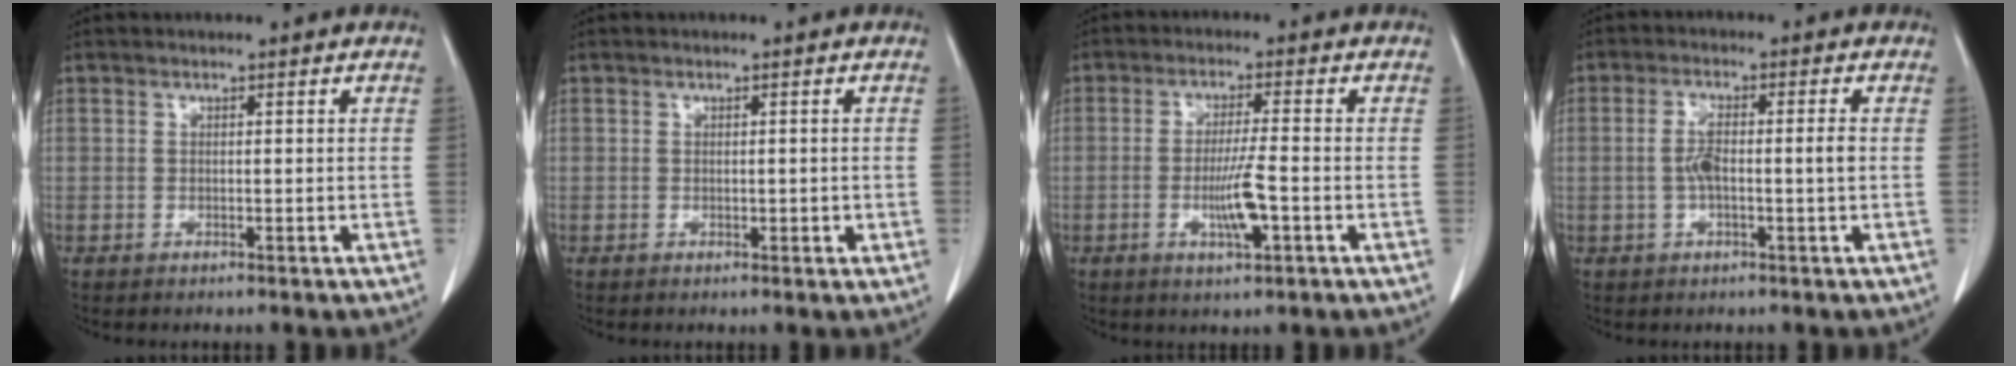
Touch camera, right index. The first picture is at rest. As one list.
[{"total": 1.1, "force": [-0.1, 0.5, 0.9], "torque": [-0.012, 0.002, 0.001]}, {"total": 6.0, "force": [-1.8, 0.0, 5.7], "torque": [-0.105, -0.010, -0.032]}, {"total": 4.9, "force": [-0.4, 0.4, 4.8], "torque": [-0.098, 0.007, -0.007]}]